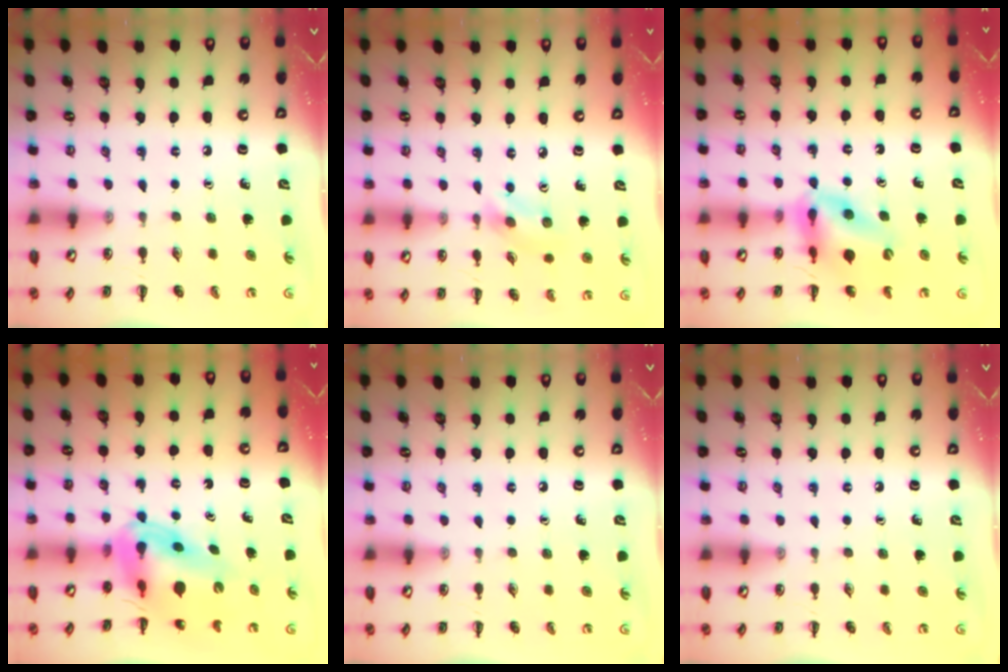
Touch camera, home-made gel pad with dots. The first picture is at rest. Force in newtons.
{"total": 2.8, "press": 2.7, "slide": 0.6}
{"total": 10.5, "press": 10.0, "slide": 3.2}
{"total": 10.8, "press": 10.3, "slide": 3.3}
{"total": 0.0}
{"total": 0.0}